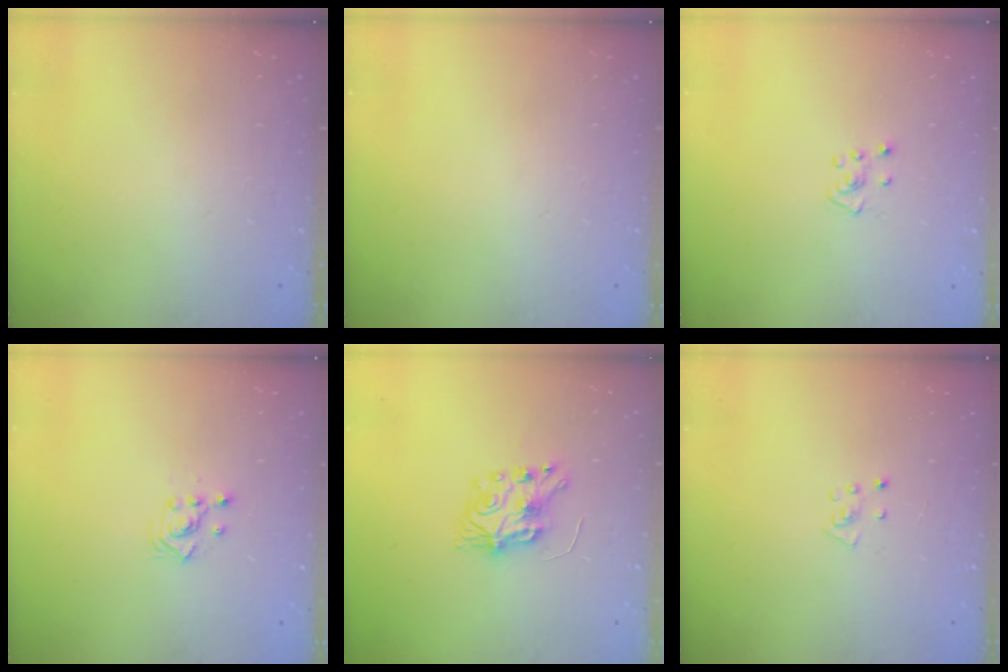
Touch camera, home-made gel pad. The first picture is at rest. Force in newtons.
{"total": 0.0}
{"total": 4.0, "press": 4.0, "slide": 0.4}
{"total": 2.3, "press": 2.3, "slide": 0.3}
{"total": 7.5, "press": 7.5, "slide": 0.3}
{"total": 3.5, "press": 3.5, "slide": 0.3}